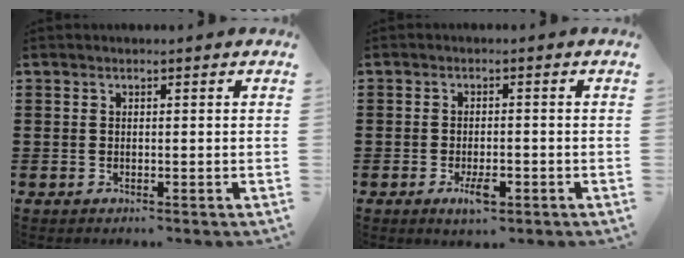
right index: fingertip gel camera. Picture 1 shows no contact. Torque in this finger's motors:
{"motor_torque": [0.02, 0.08, 0.11, 0.03]}